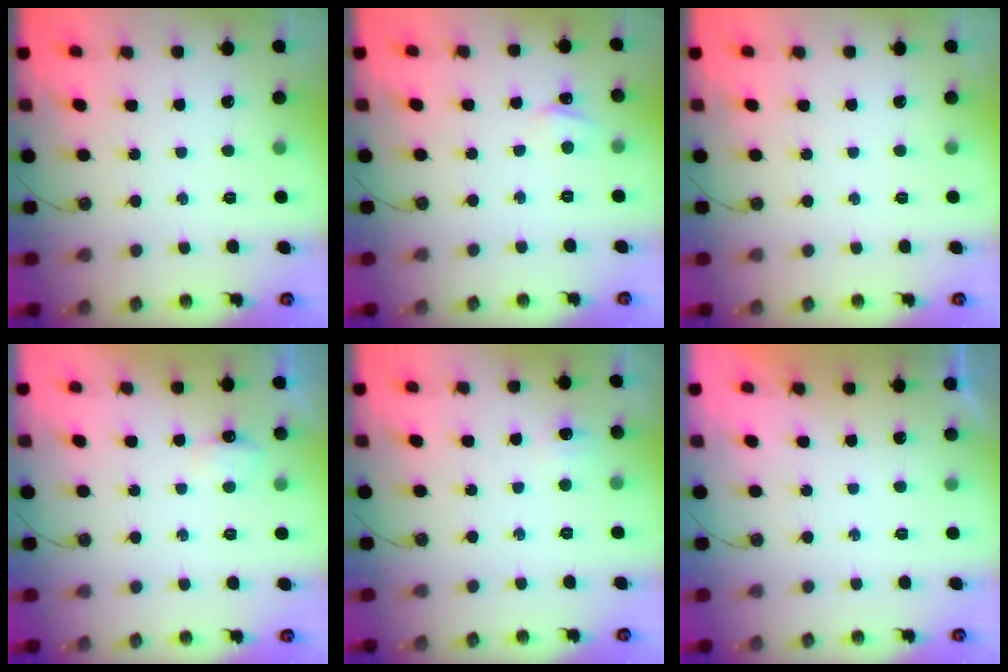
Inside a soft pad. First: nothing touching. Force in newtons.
{"total": 1.9, "press": 1.9, "slide": 0.2}
{"total": 0.0}
{"total": 5.3, "press": 5.2, "slide": 1.0}
{"total": 5.7, "press": 5.7, "slide": 0.8}
{"total": 0.0}